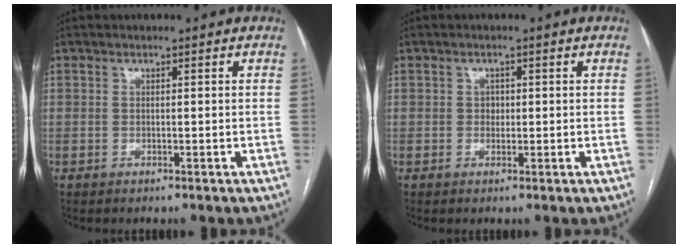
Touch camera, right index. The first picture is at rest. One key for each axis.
{"total": 1.2, "fx": 0.0, "fy": 1.0, "fz": 0.6, "tx": -0.006, "ty": 0.003, "tz": 0.001}